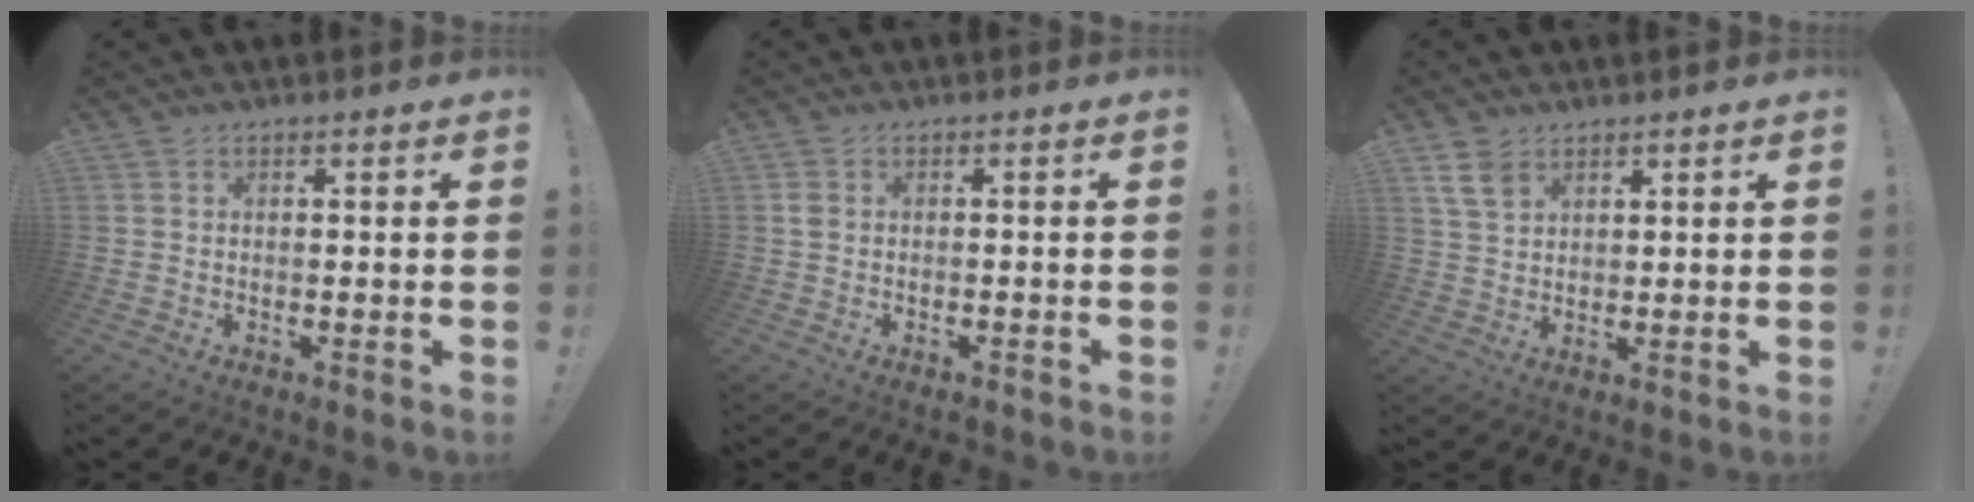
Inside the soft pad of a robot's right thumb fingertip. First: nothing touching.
{"total": 2.2, "force": [-1.0, 1.5, 1.3], "torque": [-0.028, 0.009, -0.015]}
{"total": 5.9, "force": [3.6, 3.5, 3.2], "torque": [-0.054, -0.012, 0.072]}